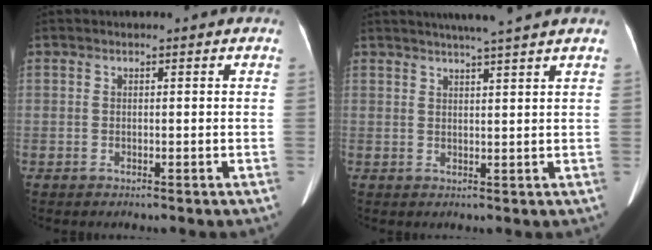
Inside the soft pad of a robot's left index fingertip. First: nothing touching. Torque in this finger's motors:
{"motor_torque": [0.49, -0.87, 0.02, 0.01]}